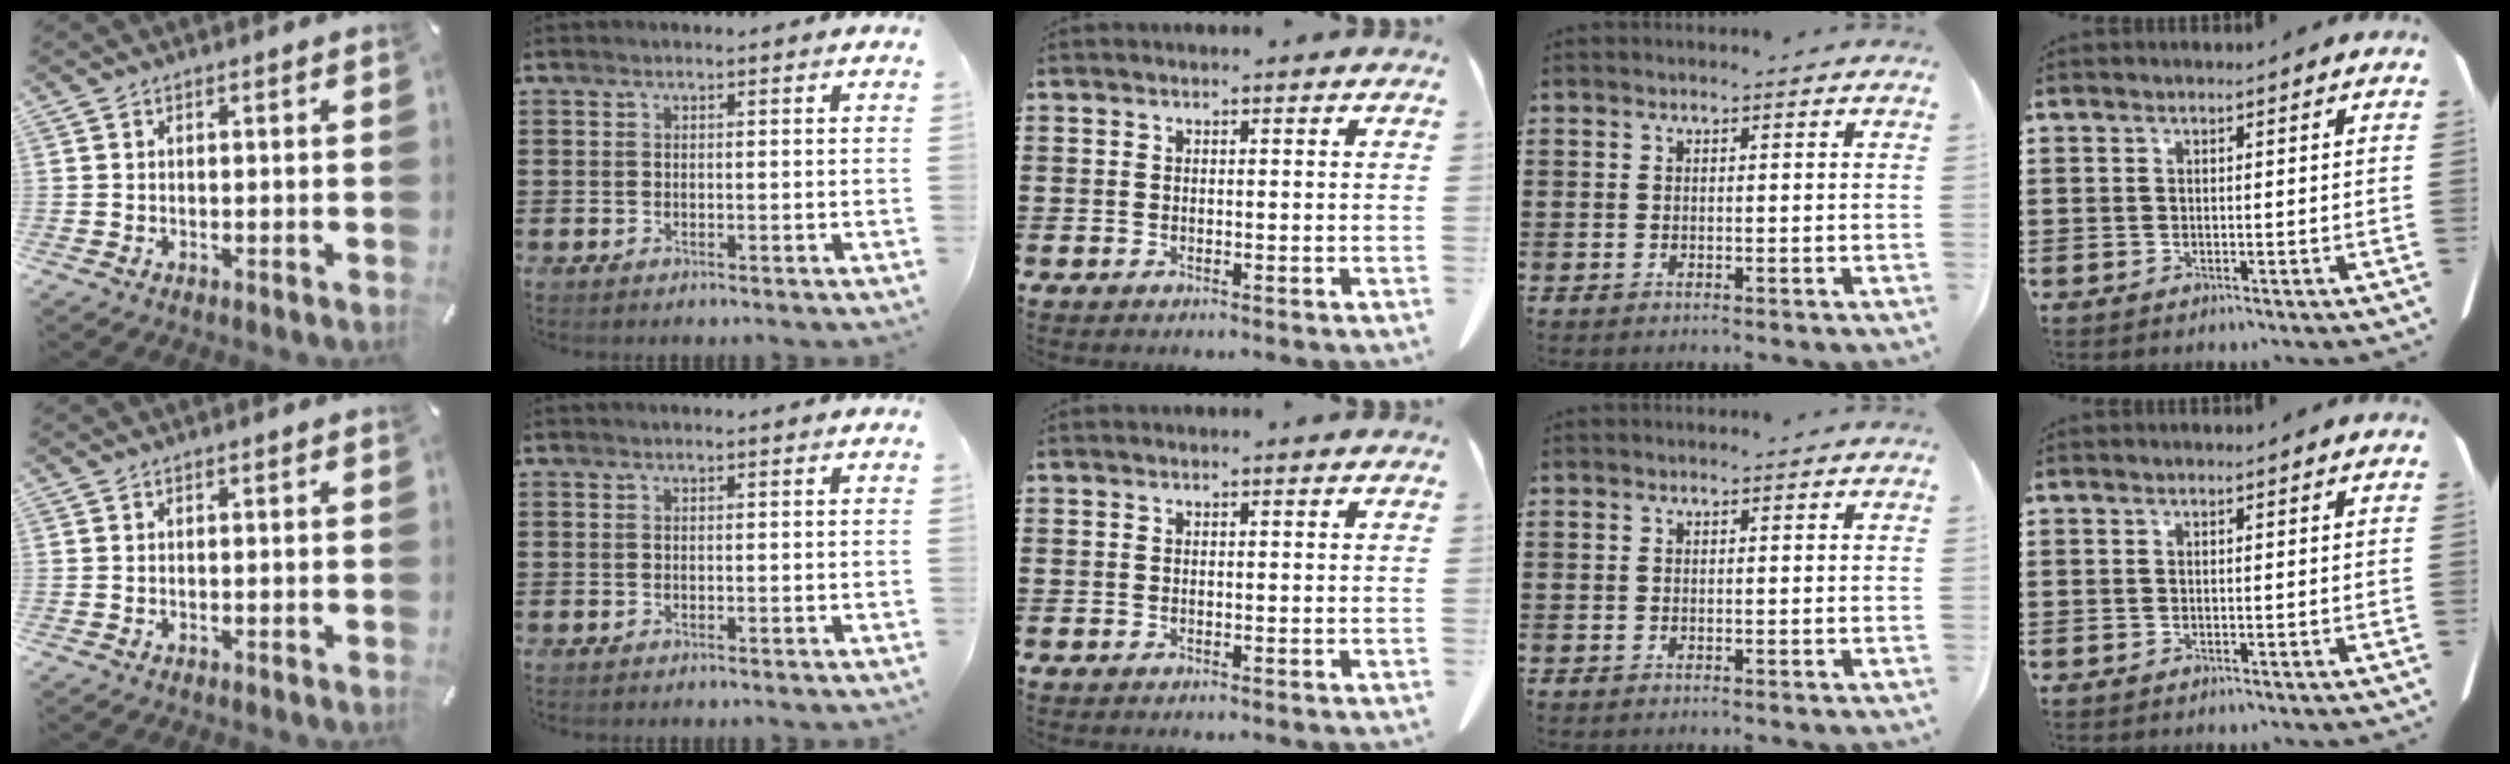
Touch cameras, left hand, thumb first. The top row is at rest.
{}